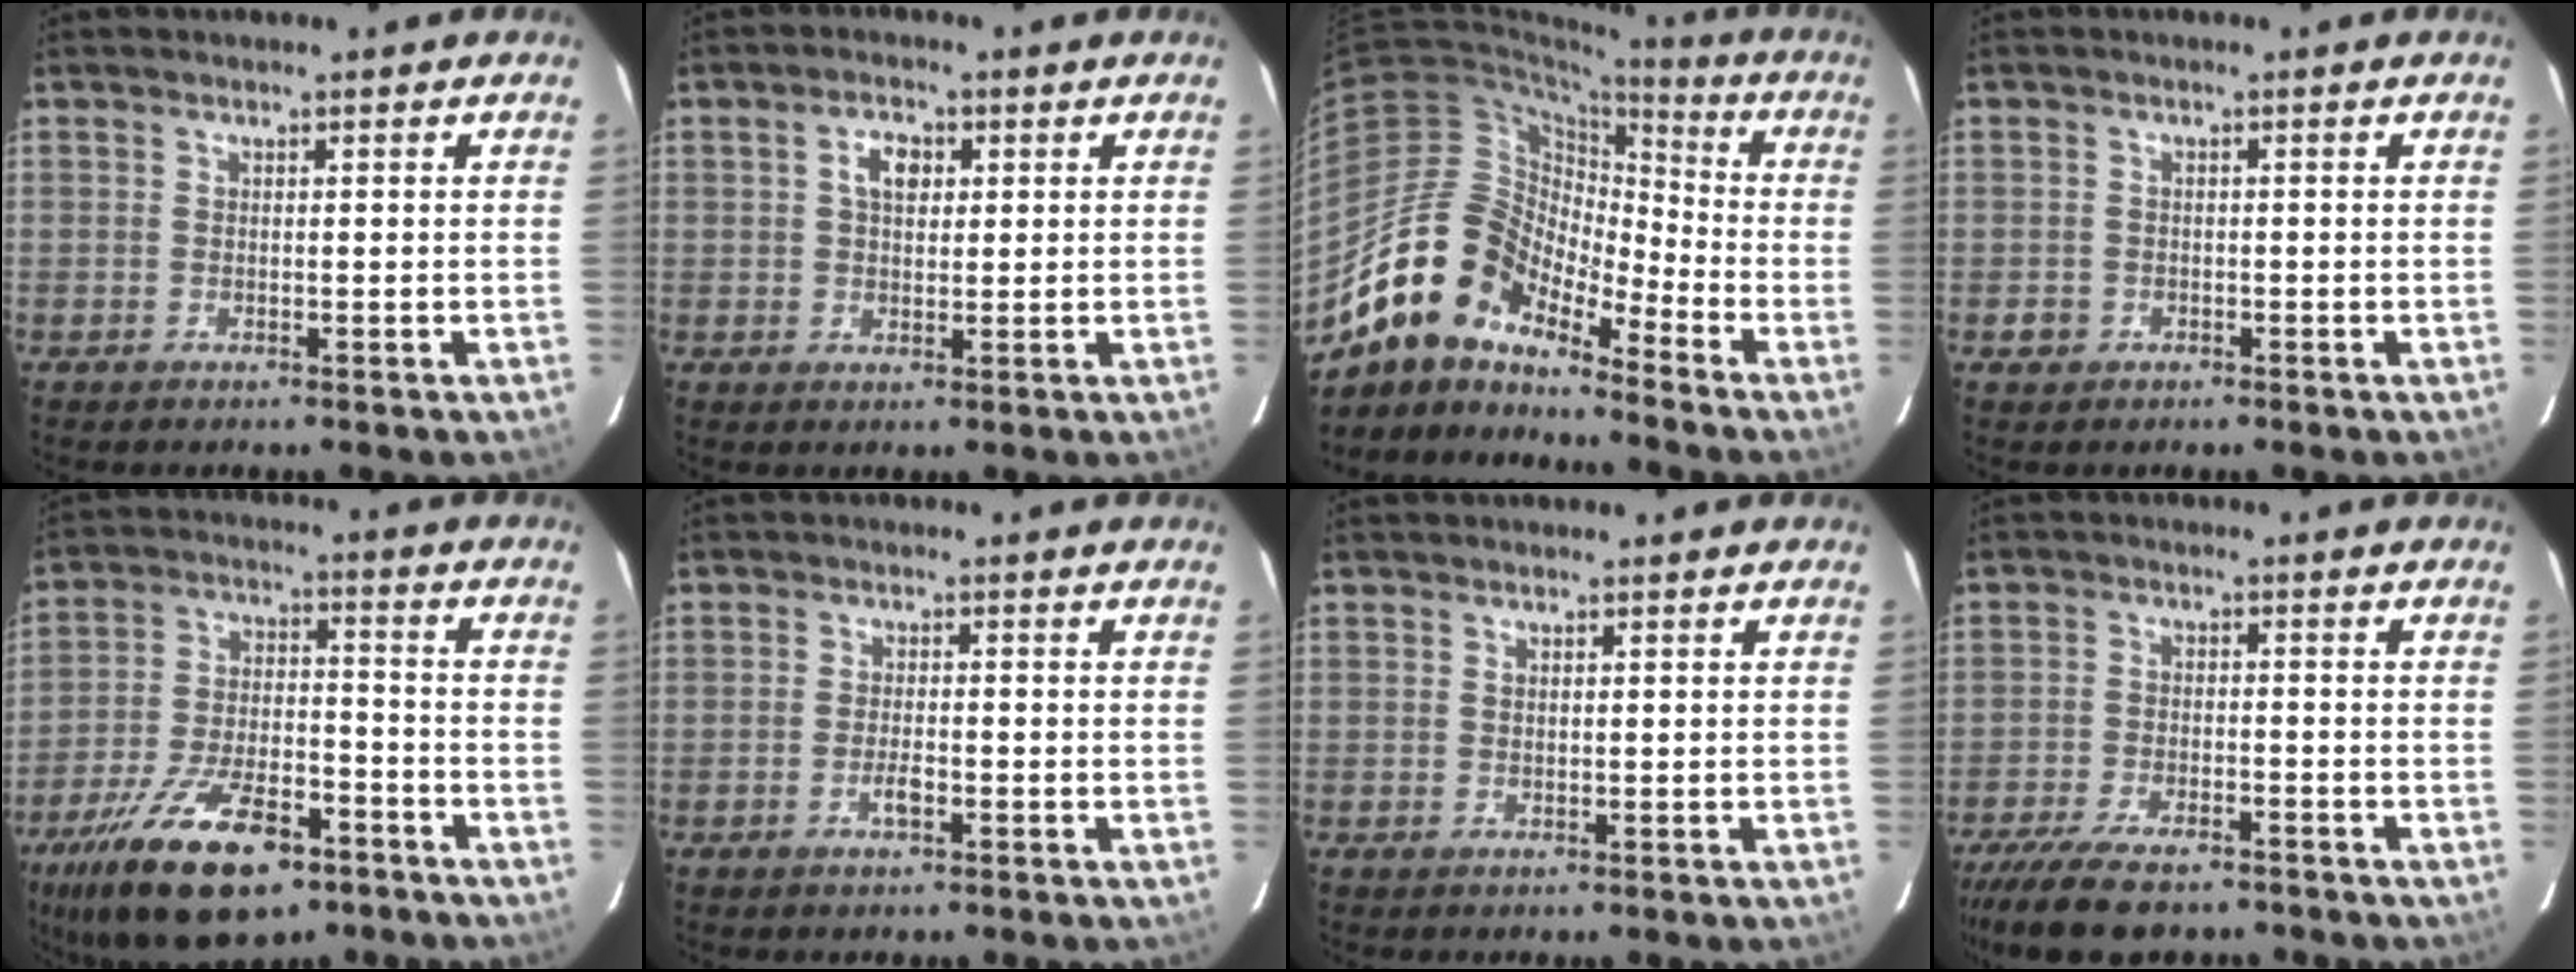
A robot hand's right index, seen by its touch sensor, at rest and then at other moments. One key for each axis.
{"total": 4.0, "fx": 1.1, "fy": 2.6, "fz": 2.9, "tx": -0.048, "ty": 0.012, "tz": 0.021}
{"total": 14.0, "fx": -11.6, "fy": 5.7, "fz": 5.4, "tx": -0.092, "ty": 0.019, "tz": -0.229}
{"total": 2.0, "fx": -0.8, "fy": 1.8, "fz": 0.3, "tx": -0.009, "ty": 0.005, "tz": -0.010}
{"total": 20.2, "fx": -12.9, "fy": 8.7, "fz": 13.0, "tx": -0.255, "ty": -0.021, "tz": -0.209}
{"total": 2.6, "fx": -1.2, "fy": 0.9, "fz": 2.1, "tx": -0.045, "ty": 0.000, "tz": -0.024}
{"total": 0.6, "fx": 0.3, "fy": 0.3, "fz": 0.4, "tx": -0.008, "ty": 0.003, "tz": 0.006}
{"total": 12.2, "fx": -9.8, "fy": 4.0, "fz": 6.1, "tx": -0.144, "ty": -0.030, "tz": -0.166}